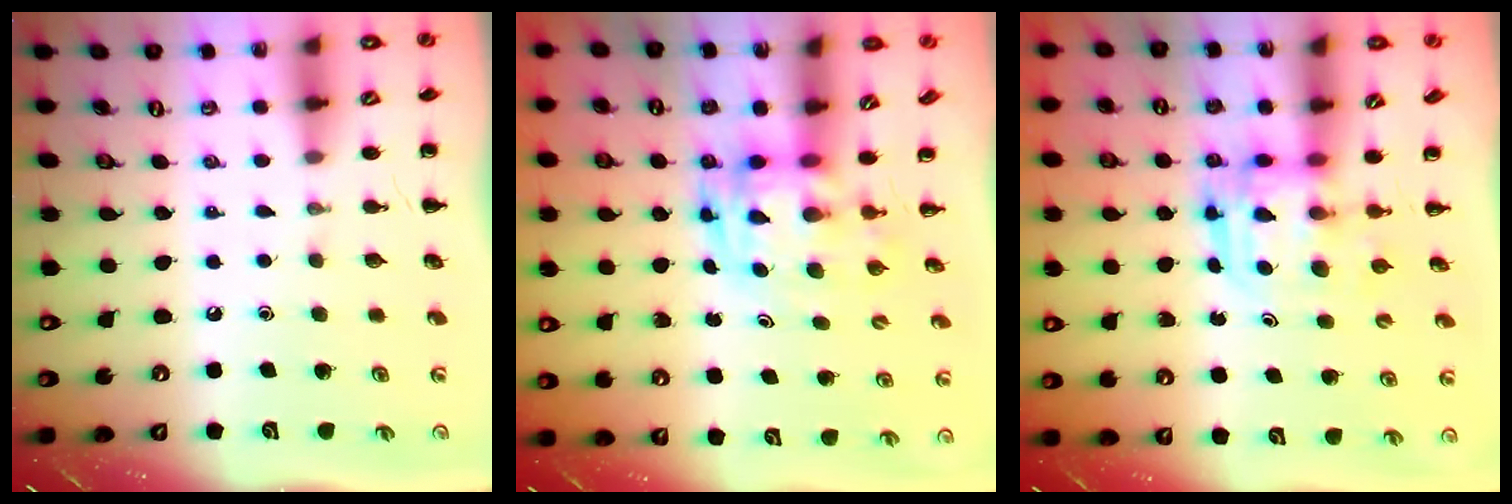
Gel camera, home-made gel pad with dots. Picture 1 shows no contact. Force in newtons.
{"total": 3.0, "press": 3.0, "slide": 0.6}
{"total": 3.0, "press": 3.0, "slide": 0.3}